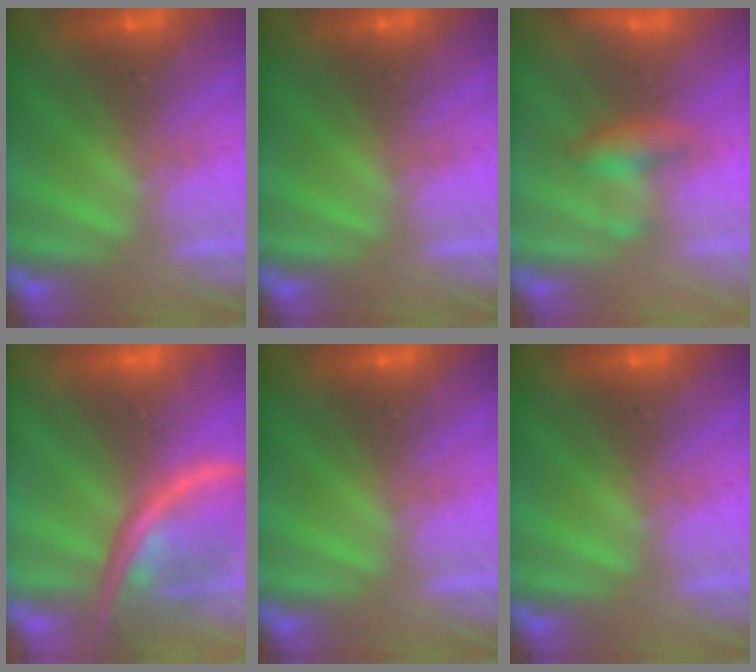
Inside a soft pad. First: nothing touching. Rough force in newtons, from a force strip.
{"total": 0.0}
{"total": 2.0}
{"total": 2.6}
{"total": 0.0}
{"total": 0.0}